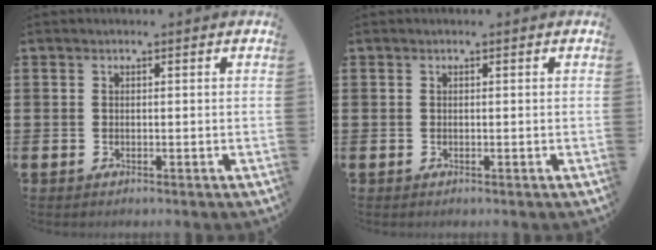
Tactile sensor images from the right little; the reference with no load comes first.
{"total": 0.0}